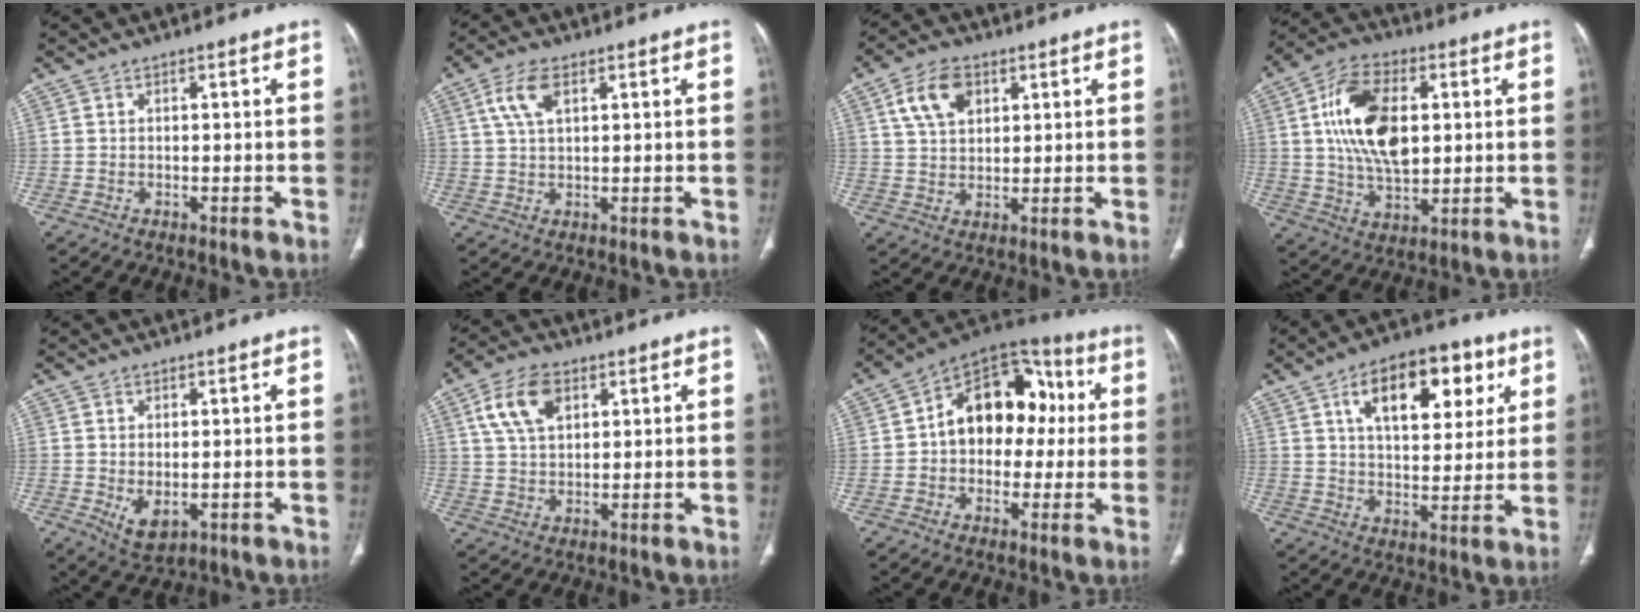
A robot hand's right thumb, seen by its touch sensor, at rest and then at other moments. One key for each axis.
{"total": 5.8, "fx": 2.4, "fy": 2.7, "fz": 4.5, "tx": -0.095, "ty": 0.003, "tz": 0.051}
{"total": 8.3, "fx": 3.6, "fy": 5.3, "fz": 5.3, "tx": -0.083, "ty": -0.006, "tz": 0.065}
{"total": 16.7, "fx": 3.1, "fy": 9.6, "fz": 13.3, "tx": -0.229, "ty": 0.000, "tz": 0.057}
{"total": 4.5, "fx": -0.7, "fy": 2.6, "fz": 3.6, "tx": -0.059, "ty": -0.008, "tz": 0.002}
{"total": 9.1, "fx": 3.8, "fy": 5.4, "fz": 6.3, "tx": -0.112, "ty": -0.004, "tz": 0.072}
{"total": 16.9, "fx": 1.5, "fy": 11.9, "fz": 11.9, "tx": -0.124, "ty": 0.044, "tz": 0.010}
{"total": 17.2, "fx": 7.2, "fy": 9.2, "fz": 12.6, "tx": -0.140, "ty": -0.009, "tz": 0.113}